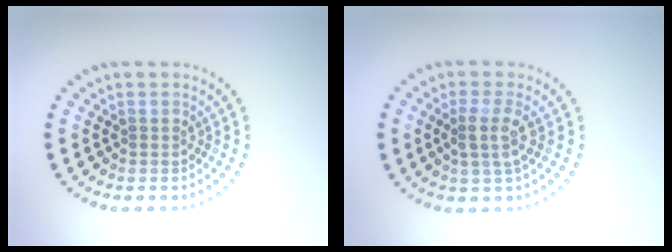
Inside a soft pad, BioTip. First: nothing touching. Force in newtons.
{"total": 2.3, "press": 1.9, "slide": 1.2}